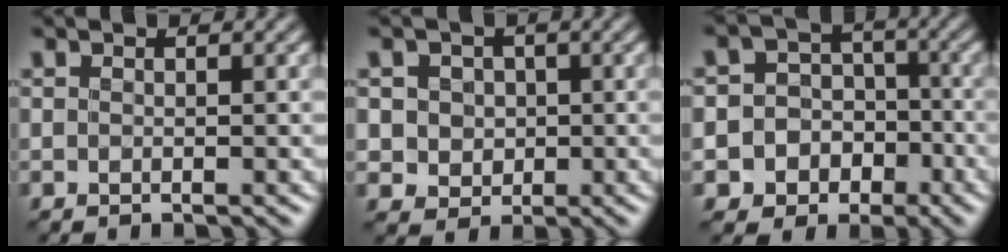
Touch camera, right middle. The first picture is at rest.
{"total": 3.5, "force": [0.7, 3.1, 1.4], "torque": [-0.019, 0.011, 0.009]}
{"total": 7.8, "force": [-3.5, 6.9, 1.2], "torque": [-0.015, -0.001, -0.075]}